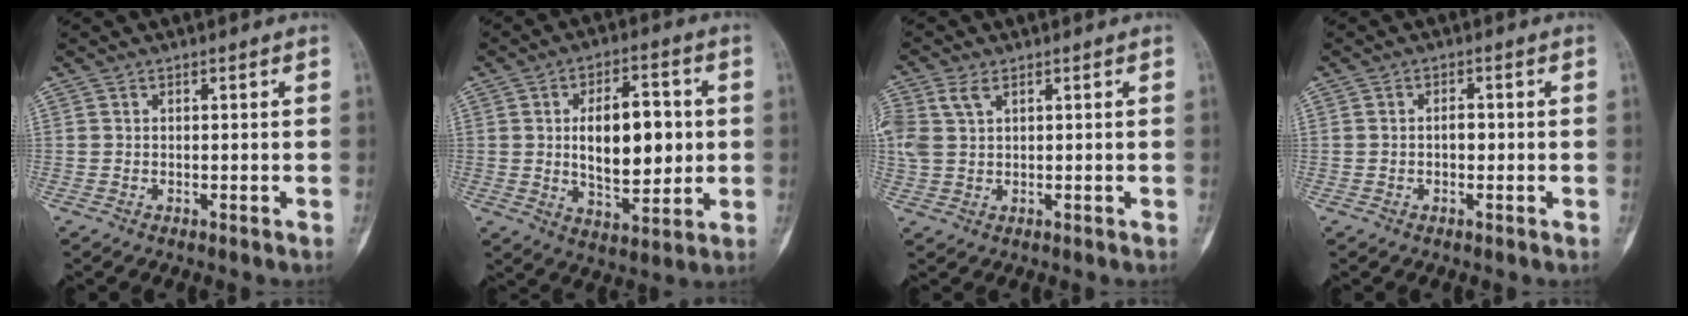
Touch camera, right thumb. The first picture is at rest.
{"total": 14.7, "force": [1.1, 7.7, 12.5], "torque": [-0.162, -0.005, 0.023]}
{"total": 5.5, "force": [2.4, 3.3, 3.7], "torque": [-0.102, 0.010, 0.055]}
{"total": 2.9, "force": [-0.2, 1.8, 2.3], "torque": [-0.029, 0.007, -0.006]}